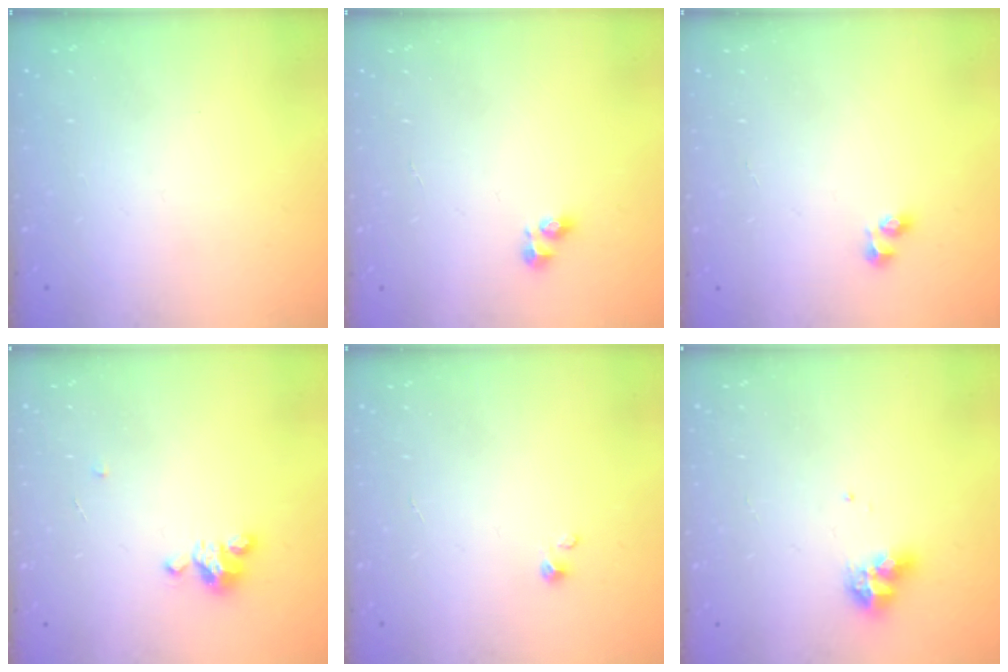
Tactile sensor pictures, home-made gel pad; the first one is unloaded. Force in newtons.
{"total": 2.5, "press": 2.5, "slide": 0.2}
{"total": 3.0, "press": 2.7, "slide": 1.3}
{"total": 3.8, "press": 3.8, "slide": 0.4}
{"total": 0.7, "press": 0.7, "slide": 0.1}
{"total": 7.8, "press": 7.7, "slide": 1.1}